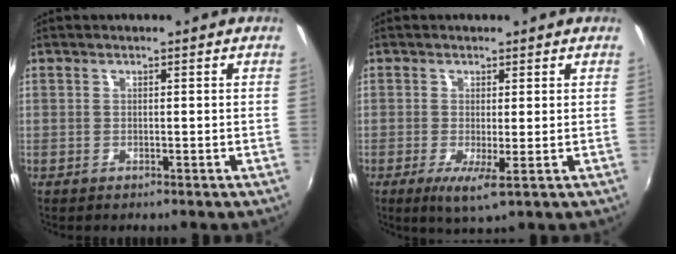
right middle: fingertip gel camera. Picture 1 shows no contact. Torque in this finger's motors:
{"motor_torque": [-0.26, -0.63, -0.04, 0.00]}